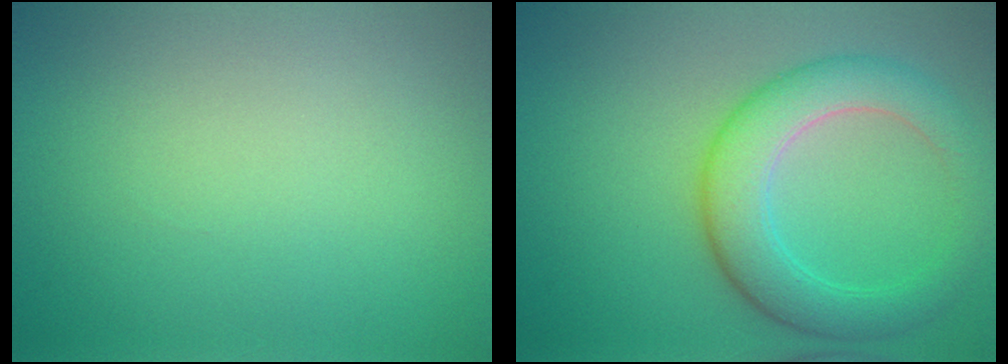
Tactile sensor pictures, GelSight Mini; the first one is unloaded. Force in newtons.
{"total": 5.8, "press": 5.8, "slide": 0.2}